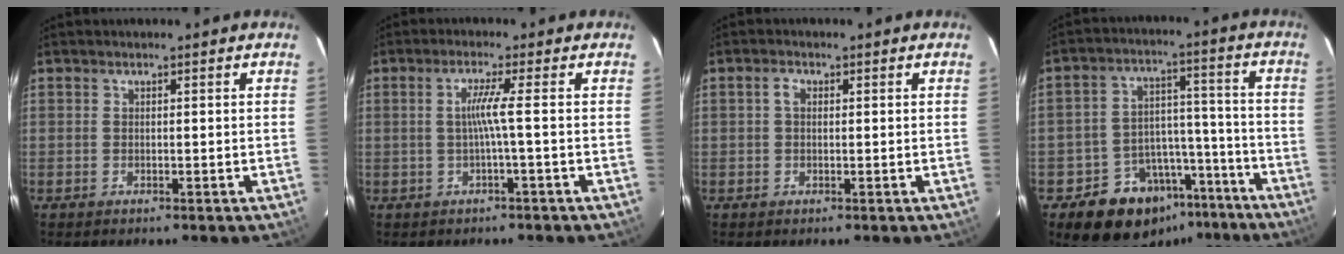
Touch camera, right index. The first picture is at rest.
{"total": 3.3, "force": [-0.6, -1.3, 3.0], "torque": [-0.061, -0.004, -0.007]}
{"total": 1.6, "force": [0.3, 1.1, 1.1], "torque": [-0.022, 0.008, 0.002]}
{"total": 15.4, "force": [-10.8, 10.1, 4.6], "torque": [-0.089, 0.062, -0.136]}